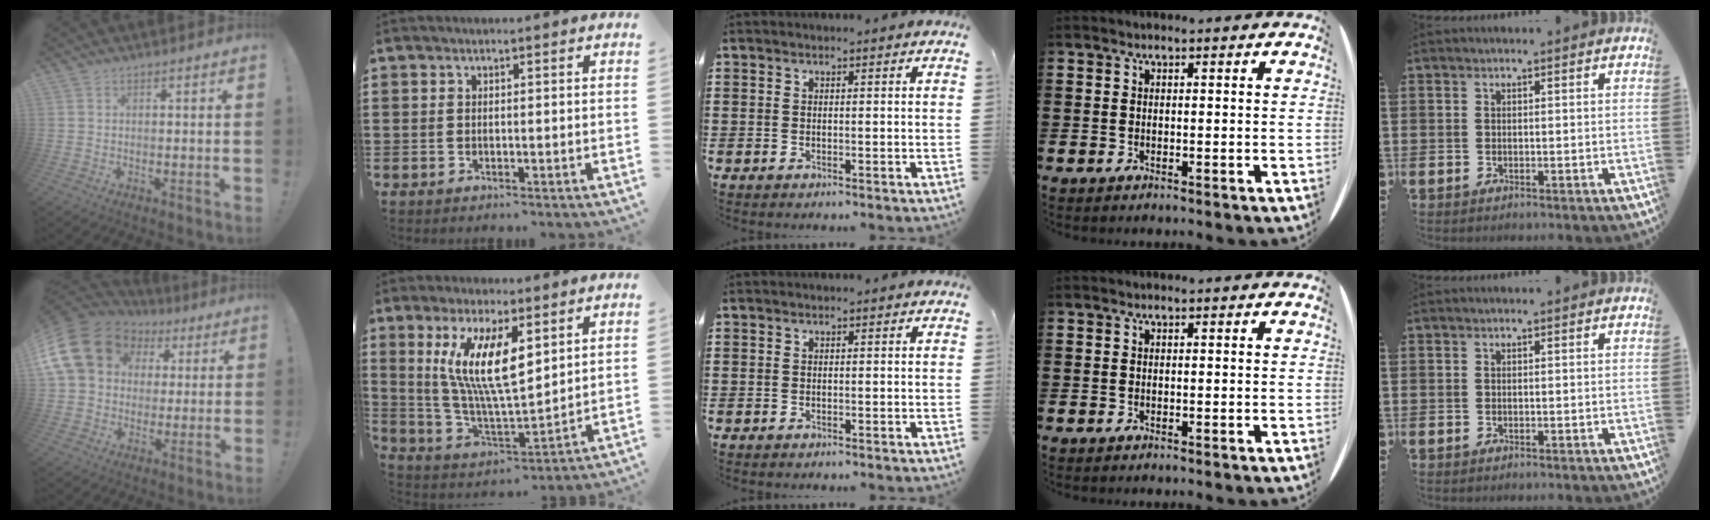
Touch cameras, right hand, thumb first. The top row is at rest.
{"thumb": {"total": 18.7, "force": [6.2, 14.6, 9.9], "torque": [-0.183, -0.022, 0.129]}, "index": {"total": 11.6, "force": [4.7, 3.1, 10.2], "torque": [-0.210, -0.011, 0.084]}}